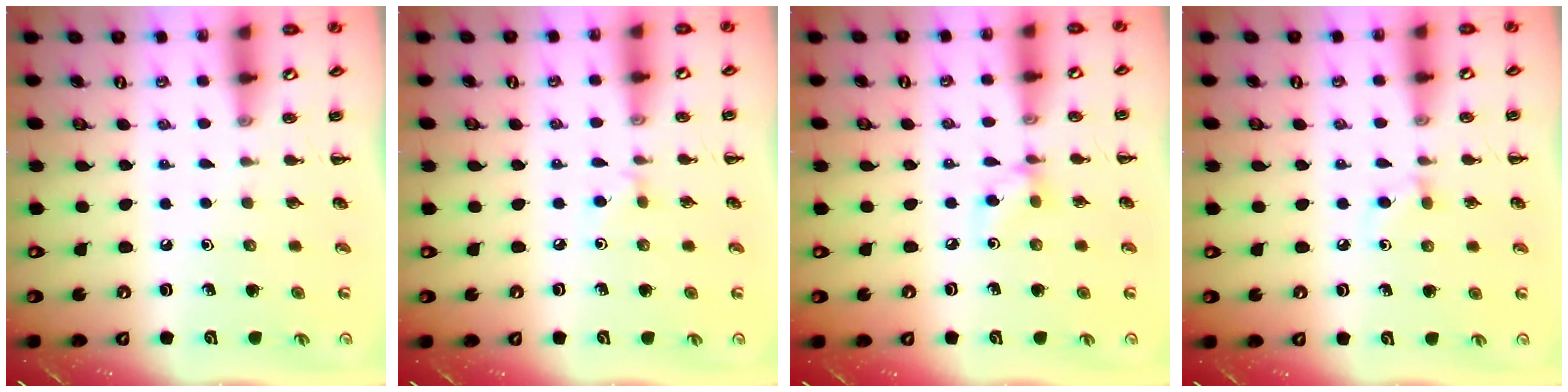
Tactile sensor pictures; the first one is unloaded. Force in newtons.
{"total": 3.6, "press": 3.4, "slide": 1.3}
{"total": 4.5, "press": 4.4, "slide": 0.8}
{"total": 4.1, "press": 3.7, "slide": 1.7}